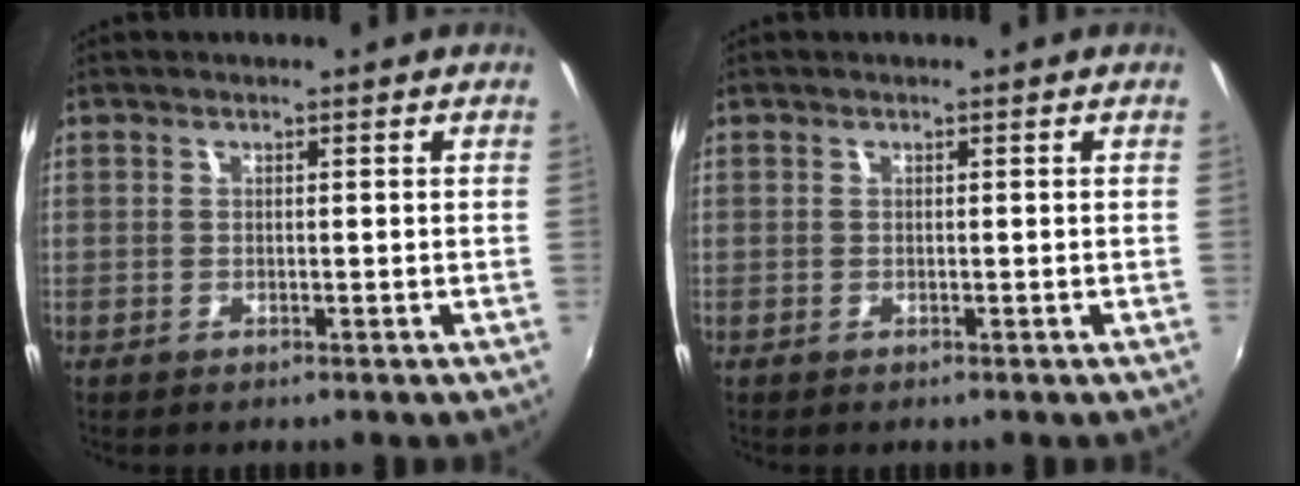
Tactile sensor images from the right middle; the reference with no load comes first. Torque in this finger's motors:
{"motor_torque": [0.00, 0.00, 0.00, 0.00]}